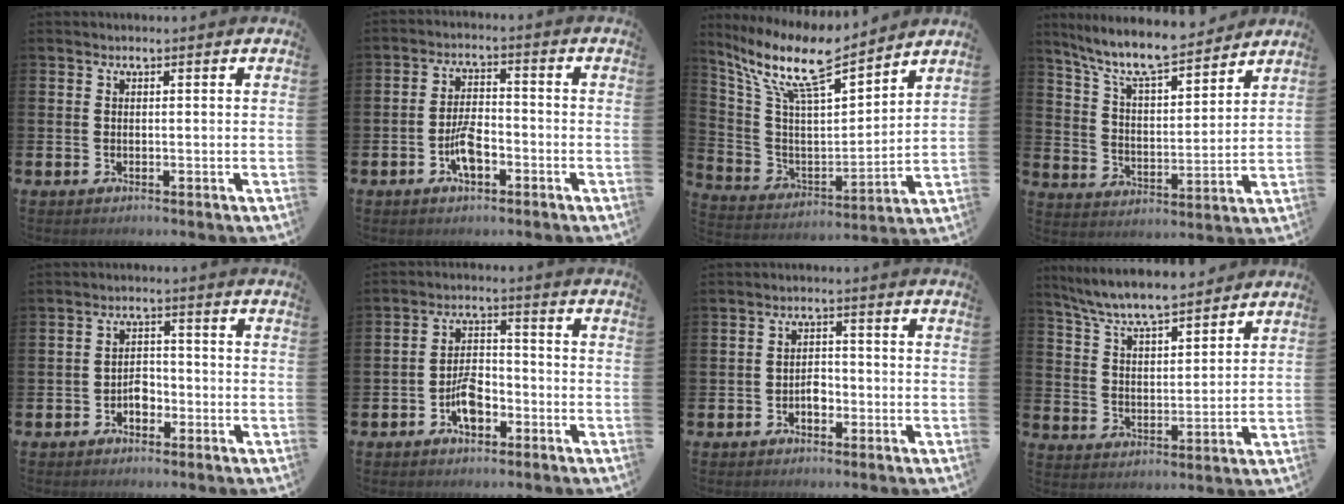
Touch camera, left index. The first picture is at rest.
{"total": 4.7, "force": [-2.0, 2.1, 3.7], "torque": [-0.076, 0.011, -0.037]}
{"total": 12.1, "force": [9.9, 2.7, 6.5], "torque": [-0.170, -0.050, 0.170]}
{"total": 9.7, "force": [8.7, 1.7, 3.9], "torque": [-0.108, -0.056, 0.152]}
{"total": 2.6, "force": [-1.4, 1.7, 1.3], "torque": [-0.027, 0.007, -0.030]}
{"total": 5.2, "force": [-2.5, 2.6, 3.7], "torque": [-0.074, 0.016, -0.046]}
{"total": 2.1, "force": [-1.0, 1.4, 1.3], "torque": [-0.025, 0.006, -0.021]}
{"total": 7.1, "force": [6.8, 0.5, 2.1], "torque": [-0.072, -0.039, 0.121]}